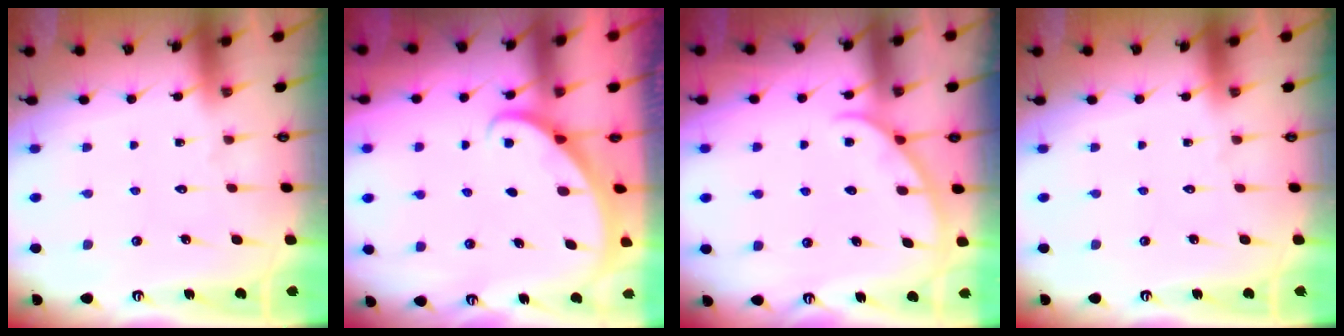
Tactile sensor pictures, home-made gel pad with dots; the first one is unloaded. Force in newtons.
{"total": 2.1, "press": 2.1, "slide": 0.1}
{"total": 2.8, "press": 2.8, "slide": 0.3}
{"total": 0.0}